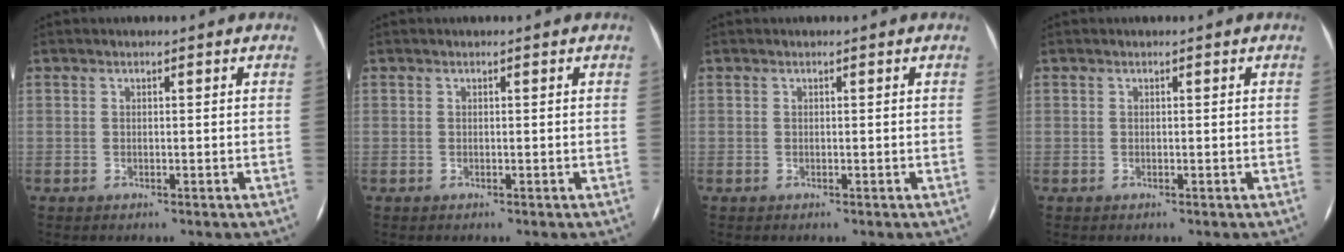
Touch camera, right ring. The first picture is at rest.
{"total": 0.0}
{"total": 0.0}
{"total": 0.0}